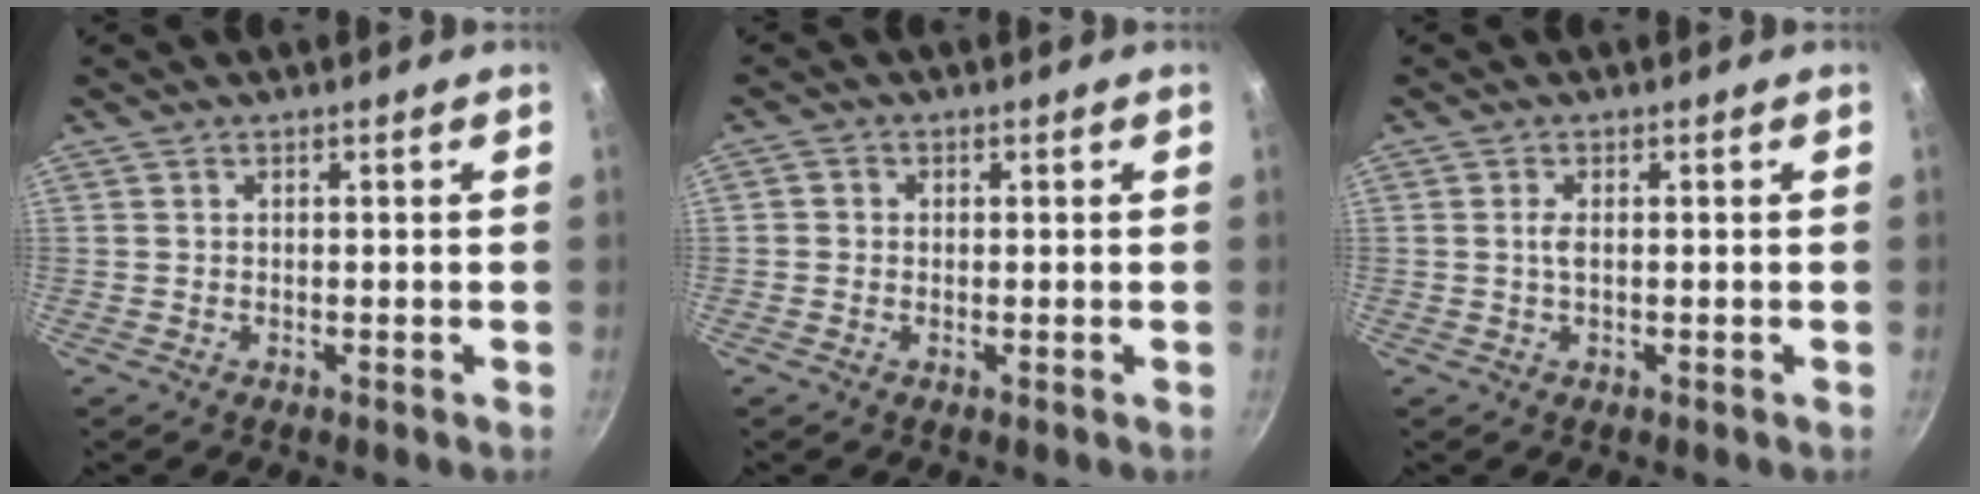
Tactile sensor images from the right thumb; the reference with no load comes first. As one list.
[{"total": 1.5, "force": [-0.1, 1.5, 0.5], "torque": [-0.003, 0.004, -0.005]}, {"total": 1.5, "force": [0.1, 0.6, 1.4], "torque": [-0.030, 0.001, 0.001]}]